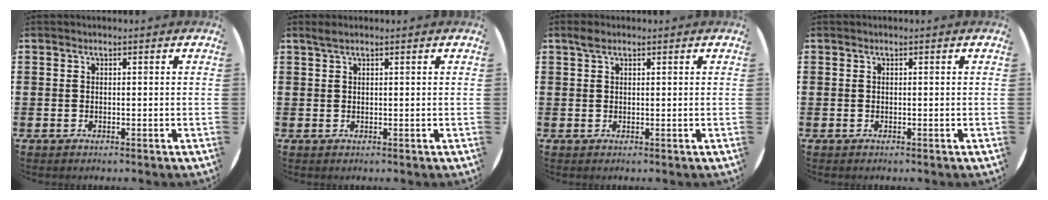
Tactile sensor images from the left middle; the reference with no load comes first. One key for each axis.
{"total": 0.9, "fx": 0.8, "fy": 0.0, "fz": 0.5, "tx": -0.010, "ty": 0.002, "tz": 0.014}
{"total": 1.4, "fx": 1.0, "fy": 0.7, "fz": 0.7, "tx": -0.008, "ty": 0.002, "tz": 0.016}
{"total": 0.0}